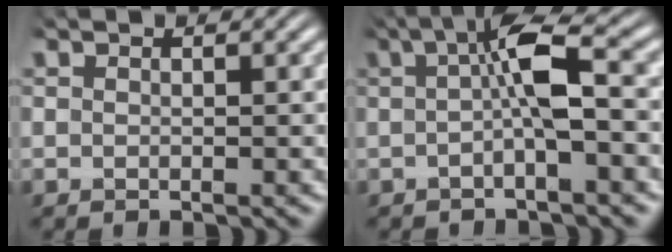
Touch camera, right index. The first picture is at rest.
{"total": 5.3, "force": [1.0, 1.0, 5.1], "torque": [-0.081, 0.015, 0.008]}